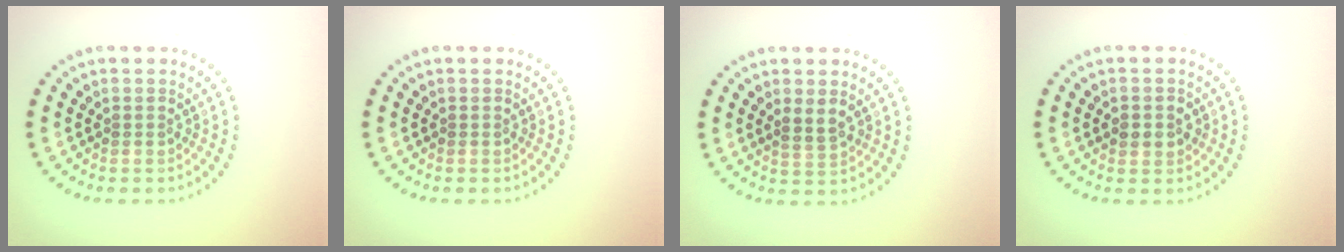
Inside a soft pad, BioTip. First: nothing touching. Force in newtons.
{"total": 0.0}
{"total": 1.8, "press": 1.7, "slide": 0.5}
{"total": 1.9, "press": 1.9, "slide": 0.1}